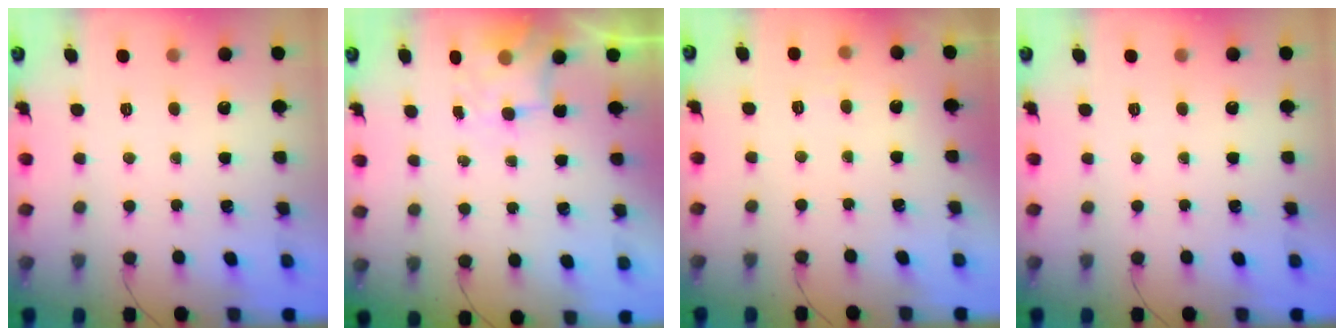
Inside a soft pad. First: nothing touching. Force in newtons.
{"total": 4.0, "press": 3.9, "slide": 0.9}
{"total": 2.6, "press": 2.1, "slide": 1.5}
{"total": 0.0}